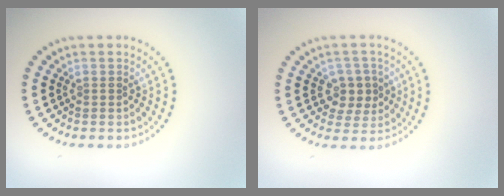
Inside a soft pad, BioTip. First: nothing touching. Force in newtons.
{"total": 2.9, "press": 2.7, "slide": 1.0}